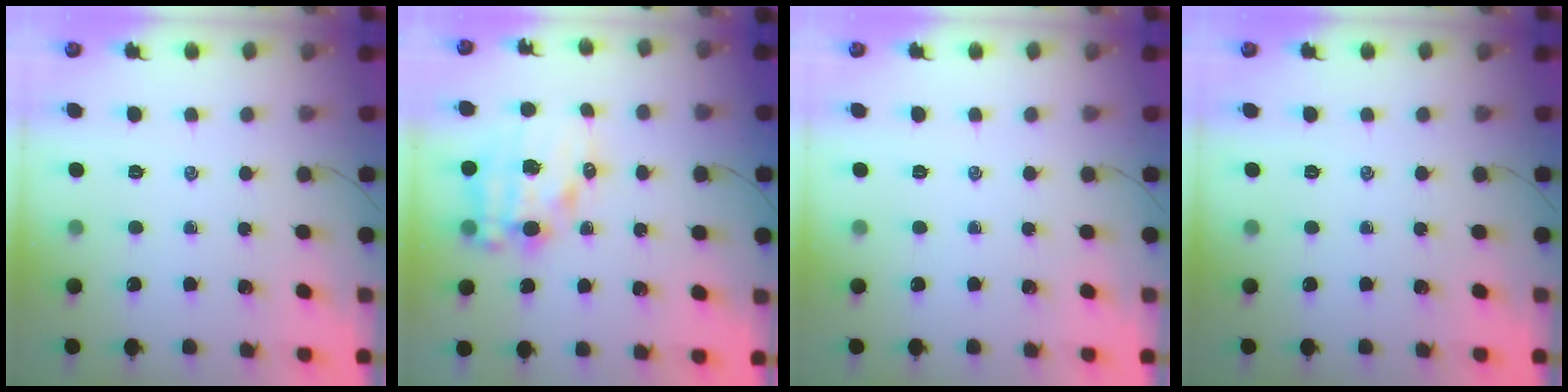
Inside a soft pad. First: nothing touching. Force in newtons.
{"total": 12.9, "press": 12.5, "slide": 3.2}
{"total": 0.0}
{"total": 0.0}